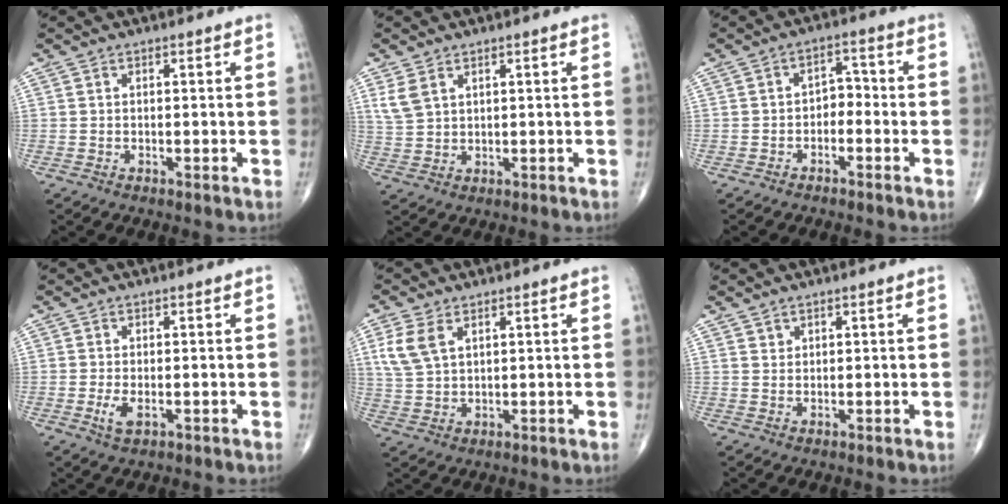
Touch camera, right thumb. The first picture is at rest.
{"total": 3.9, "force": [2.1, 2.4, 2.3], "torque": [-0.046, -0.004, 0.054]}
{"total": 3.7, "force": [-1.6, 2.6, 2.2], "torque": [-0.017, 0.030, -0.037]}
{"total": 2.9, "force": [-0.8, 1.3, 2.4], "torque": [-0.053, -0.006, -0.014]}
{"total": 6.4, "force": [2.7, 3.8, 4.4], "torque": [-0.097, -0.001, 0.061]}
{"total": 1.0, "force": [0.7, 0.7, 0.1], "torque": [0.011, -0.004, 0.010]}